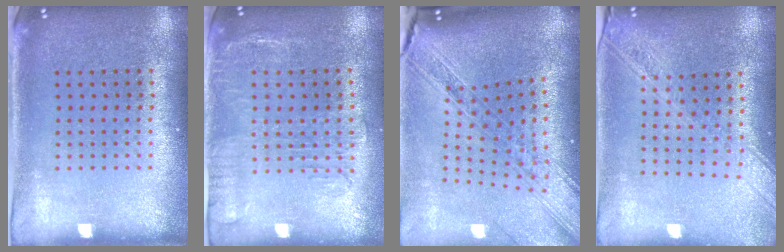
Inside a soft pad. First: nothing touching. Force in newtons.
{"total": 1.9, "press": 1.5, "slide": 1.2}
{"total": 2.6, "press": 2.2, "slide": 1.5}
{"total": 2.3, "press": 1.9, "slide": 1.2}